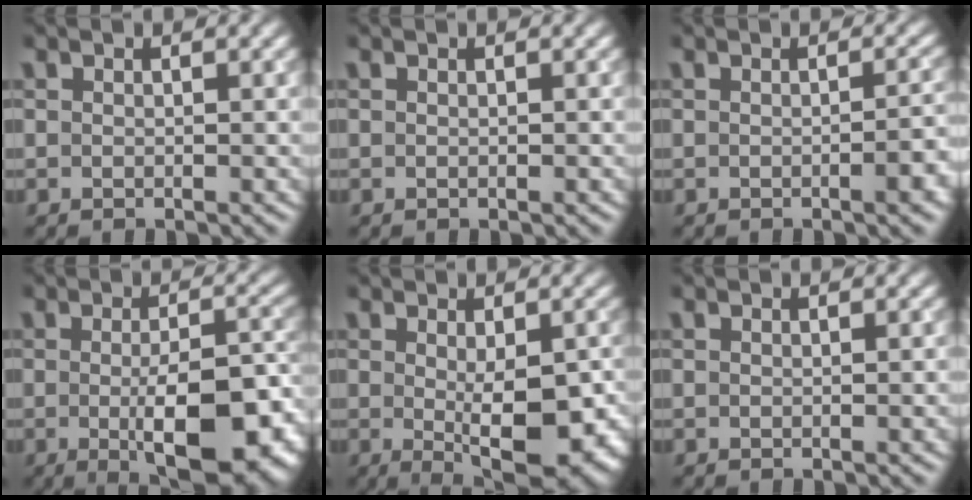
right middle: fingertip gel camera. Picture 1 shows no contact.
{"total": 0.0}
{"total": 2.6, "force": [-0.7, 0.8, 2.4], "torque": [-0.023, 0.005, -0.010]}
{"total": 10.5, "force": [-2.9, 3.8, 9.4], "torque": [-0.138, -0.019, -0.035]}
{"total": 8.1, "force": [-1.4, 3.1, 7.3], "torque": [-0.110, -0.023, -0.007]}
{"total": 0.6, "force": [-0.1, 0.1, 0.6], "torque": [-0.005, 0.001, -0.001]}